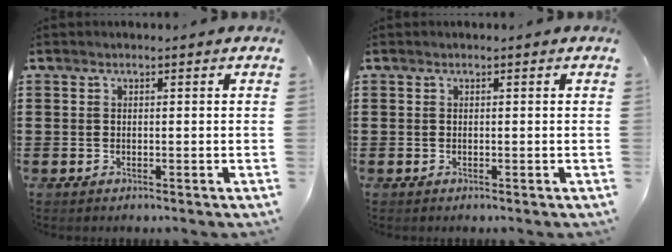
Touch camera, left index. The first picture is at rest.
{"total": 0.0}